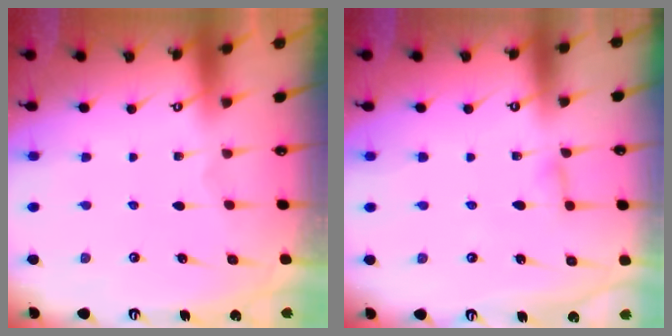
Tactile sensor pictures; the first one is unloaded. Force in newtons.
{"total": 3.4, "press": 3.4, "slide": 0.4}